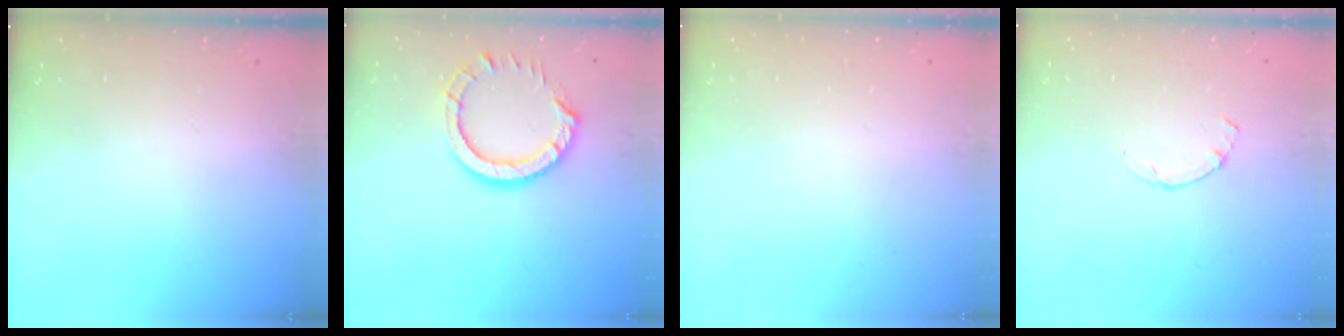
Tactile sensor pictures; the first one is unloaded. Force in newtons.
{"total": 10.8, "press": 10.8, "slide": 1.2}
{"total": 2.4, "press": 2.4, "slide": 0.2}
{"total": 0.8, "press": 0.7, "slide": 0.2}